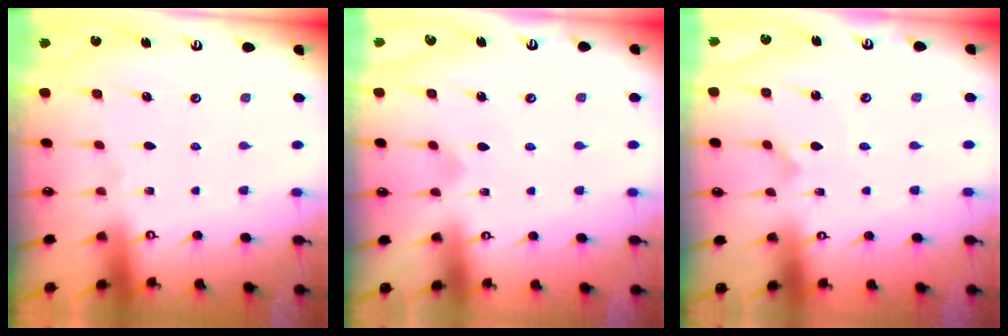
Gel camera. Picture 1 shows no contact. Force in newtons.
{"total": 2.4, "press": 2.4, "slide": 0.3}
{"total": 0.0}